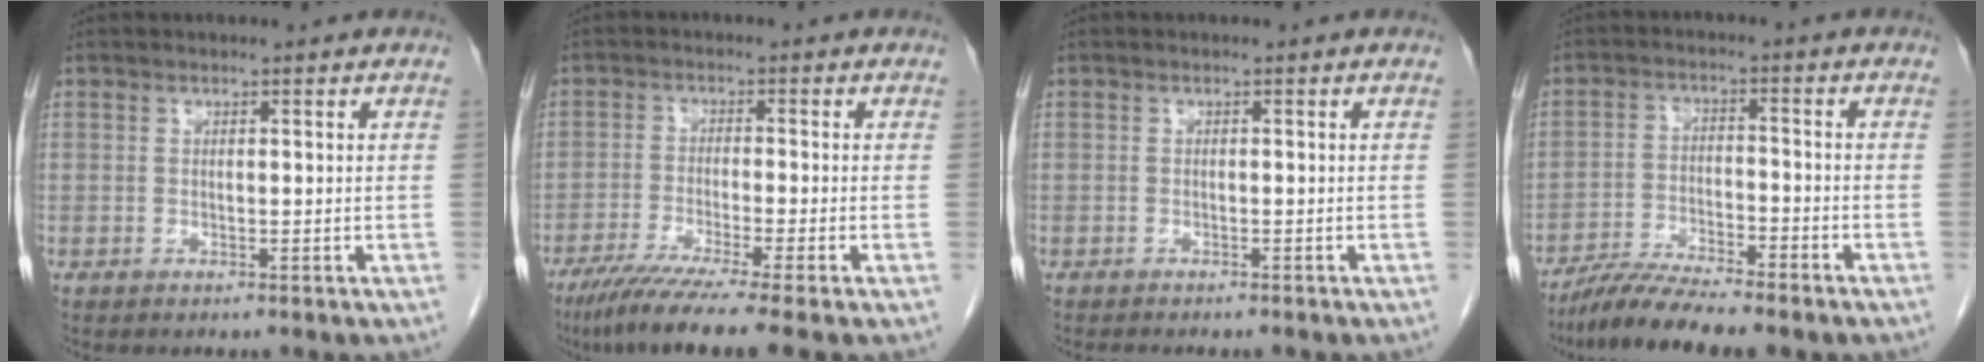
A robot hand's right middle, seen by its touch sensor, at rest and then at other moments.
{"total": 10.3, "force": [-7.7, -1.4, 6.8], "torque": [-0.101, -0.032, -0.122]}
{"total": 2.9, "force": [-2.5, 0.7, 1.3], "torque": [-0.020, -0.008, -0.029]}
{"total": 8.2, "force": [-7.0, 0.4, 4.3], "torque": [-0.076, -0.019, -0.121]}